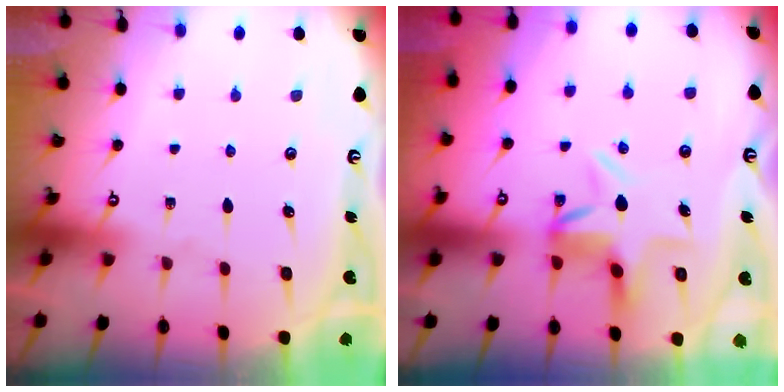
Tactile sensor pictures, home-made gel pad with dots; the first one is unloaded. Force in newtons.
{"total": 6.8, "press": 6.5, "slide": 2.1}